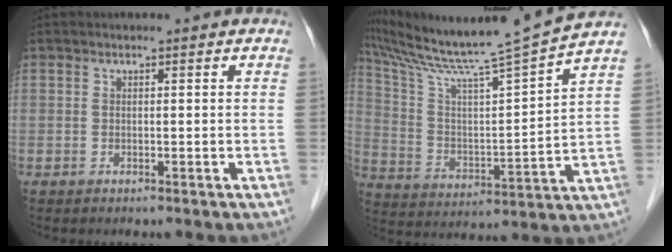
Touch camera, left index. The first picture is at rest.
{"total": 17.0, "force": [15.3, -2.9, 6.8], "torque": [-0.133, -0.035, 0.254]}